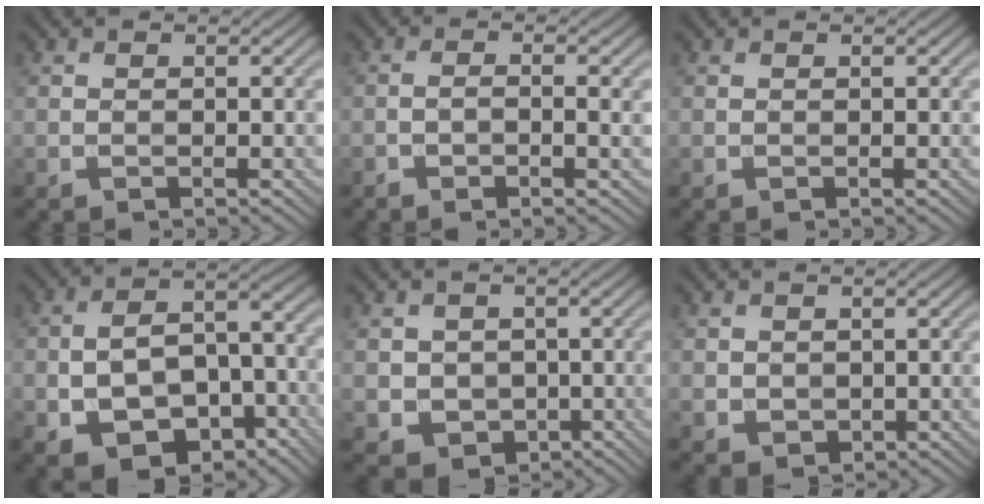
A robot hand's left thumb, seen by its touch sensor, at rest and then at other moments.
{"total": 2.7, "force": [-1.0, 0.6, 2.4], "torque": [-0.045, -0.001, -0.020]}
{"total": 0.0}
{"total": 12.3, "force": [-4.9, 7.8, 8.2], "torque": [-0.154, -0.021, -0.081]}
{"total": 4.9, "force": [-0.6, 4.5, 1.8], "torque": [-0.053, -0.018, -0.014]}
{"total": 2.1, "force": [0.5, 1.8, 0.9], "torque": [-0.032, -0.009, 0.014]}